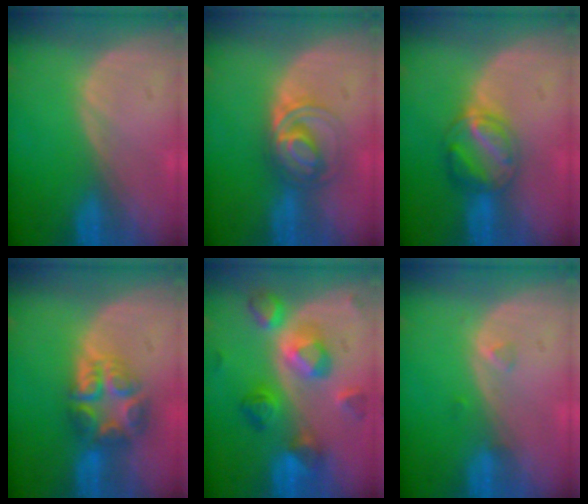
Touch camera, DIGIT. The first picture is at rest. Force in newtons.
{"total": 6.0, "press": 5.6, "slide": 2.1}
{"total": 5.7, "press": 5.5, "slide": 1.6}
{"total": 7.7, "press": 6.7, "slide": 3.7}
{"total": 8.9, "press": 8.9, "slide": 0.4}
{"total": 1.0, "press": 1.0, "slide": 0.2}